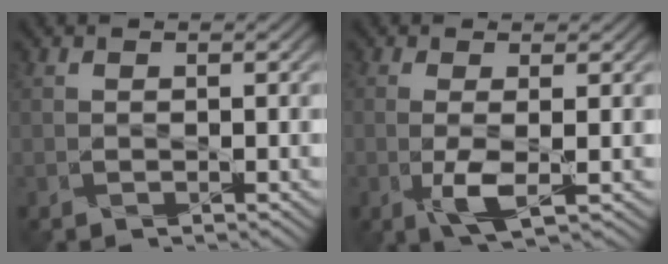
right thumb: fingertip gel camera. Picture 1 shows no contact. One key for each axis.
{"total": 3.3, "fx": -0.7, "fy": 0.5, "fz": 3.2, "tx": -0.068, "ty": -0.002, "tz": -0.017}